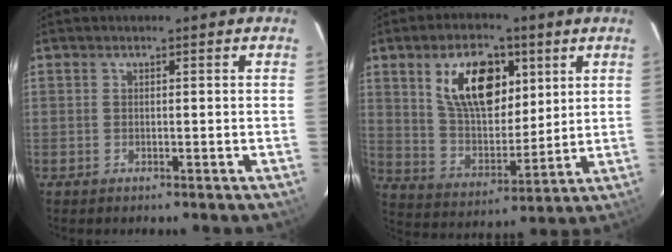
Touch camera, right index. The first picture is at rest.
{"total": 15.5, "force": [6.4, 8.5, 11.2], "torque": [-0.193, 0.011, 0.124]}